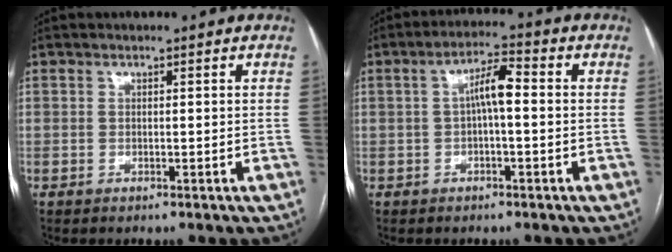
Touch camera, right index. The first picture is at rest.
{"total": 5.2, "force": [0.2, 1.1, 5.1], "torque": [-0.089, 0.020, 0.002]}